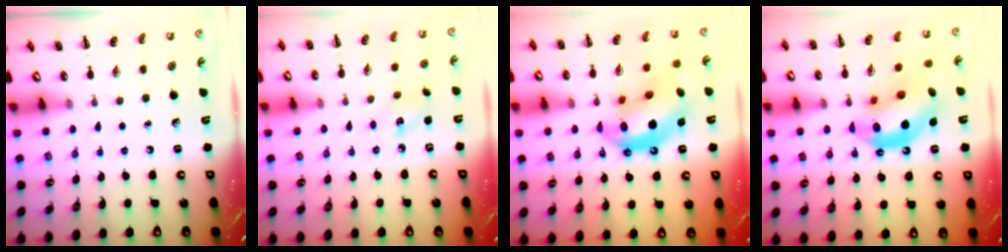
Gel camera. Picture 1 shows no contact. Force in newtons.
{"total": 3.5, "press": 3.4, "slide": 0.8}
{"total": 16.0, "press": 15.4, "slide": 4.5}
{"total": 16.0, "press": 15.3, "slide": 4.6}